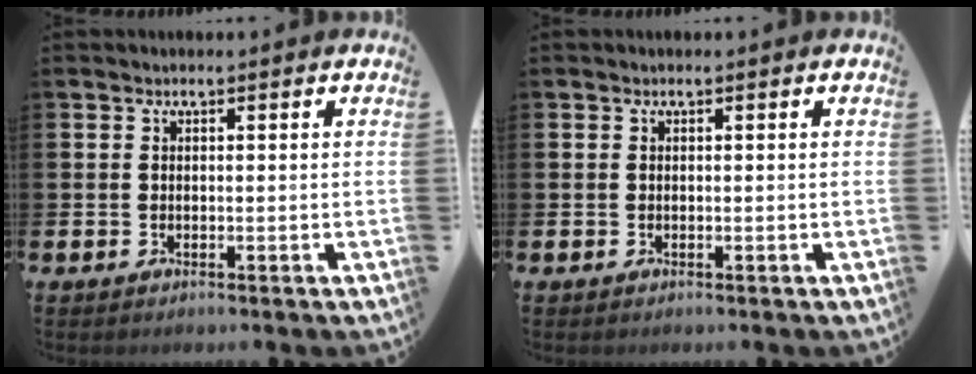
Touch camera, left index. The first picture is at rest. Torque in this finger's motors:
{"motor_torque": [0.00, 0.01, 0.00, 0.00]}